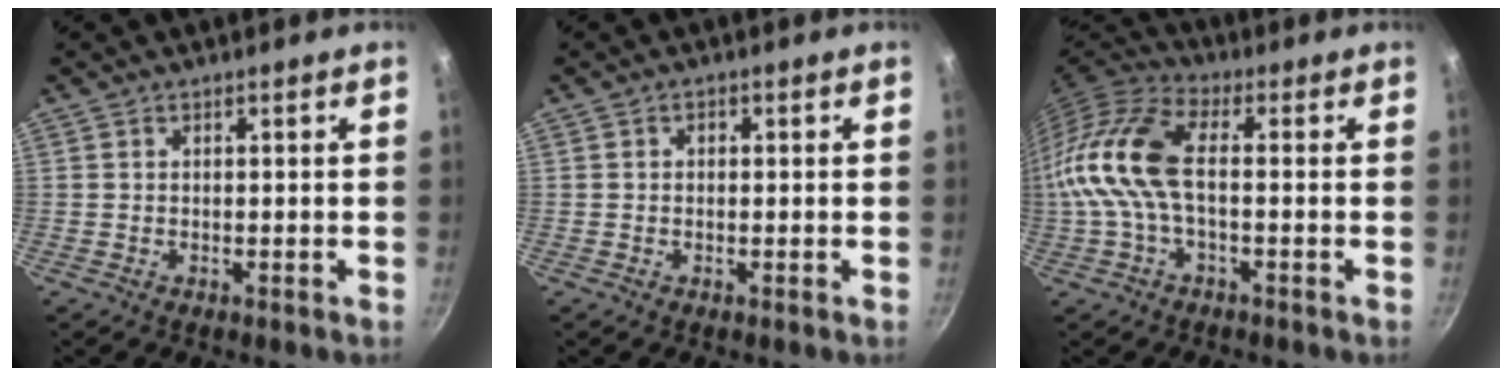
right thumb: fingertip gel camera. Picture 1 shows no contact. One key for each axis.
{"total": 0.9, "fx": 0.1, "fy": 0.7, "fz": 0.5, "tx": -0.008, "ty": 0.005, "tz": 0.002}
{"total": 13.4, "fx": -0.5, "fy": 6.6, "fz": 11.7, "tx": -0.247, "ty": 0.030, "tz": -0.030}